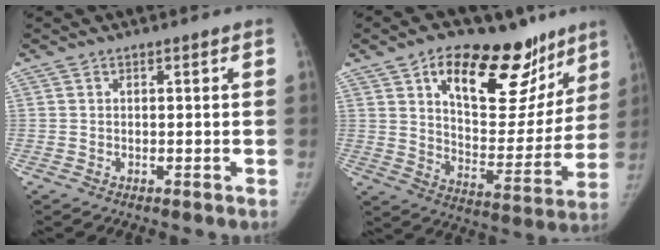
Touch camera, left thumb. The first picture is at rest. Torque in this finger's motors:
{"motor_torque": [0.26, 0.55, 1.46, -1.31, 0.11]}